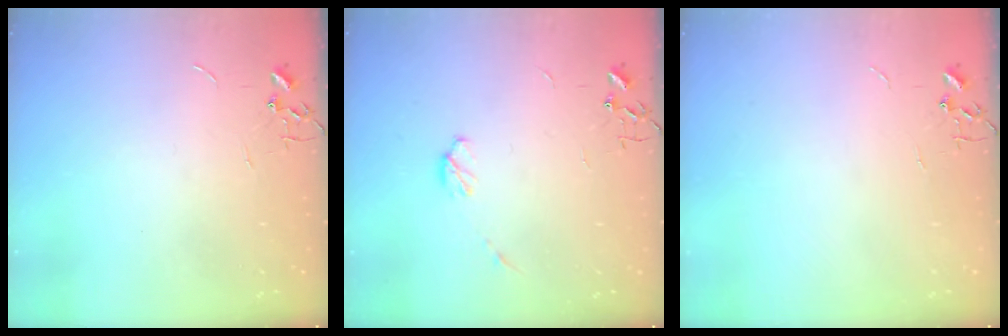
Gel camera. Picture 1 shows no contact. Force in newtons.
{"total": 4.3, "press": 4.3, "slide": 0.7}
{"total": 0.0}